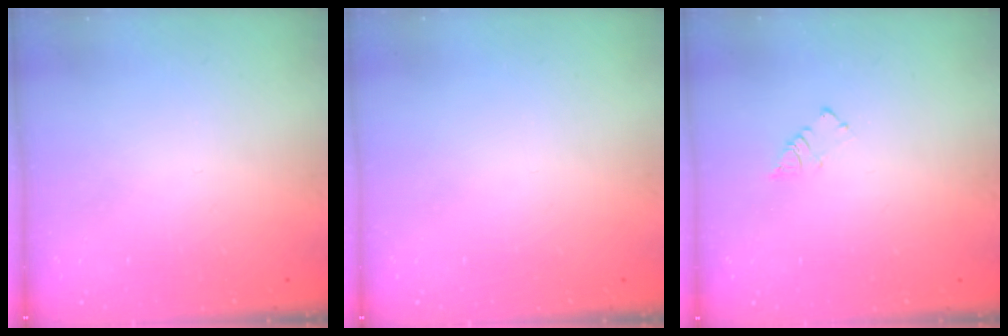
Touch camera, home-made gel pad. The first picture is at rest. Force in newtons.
{"total": 0.0}
{"total": 2.9, "press": 2.9, "slide": 0.4}